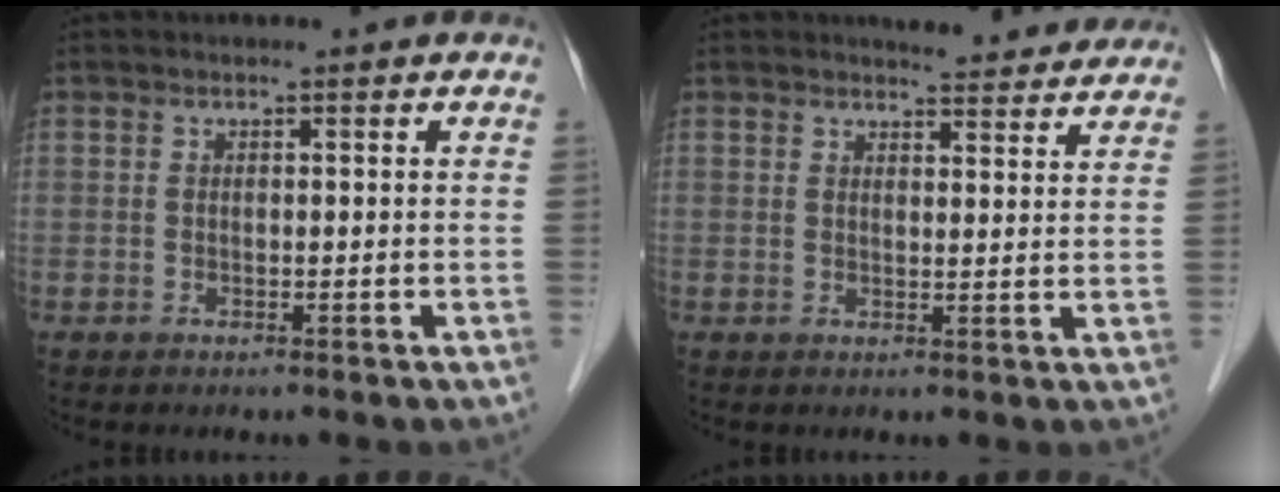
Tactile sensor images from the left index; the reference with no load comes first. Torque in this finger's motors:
{"motor_torque": [-0.20, -0.58, 0.27, 0.05]}